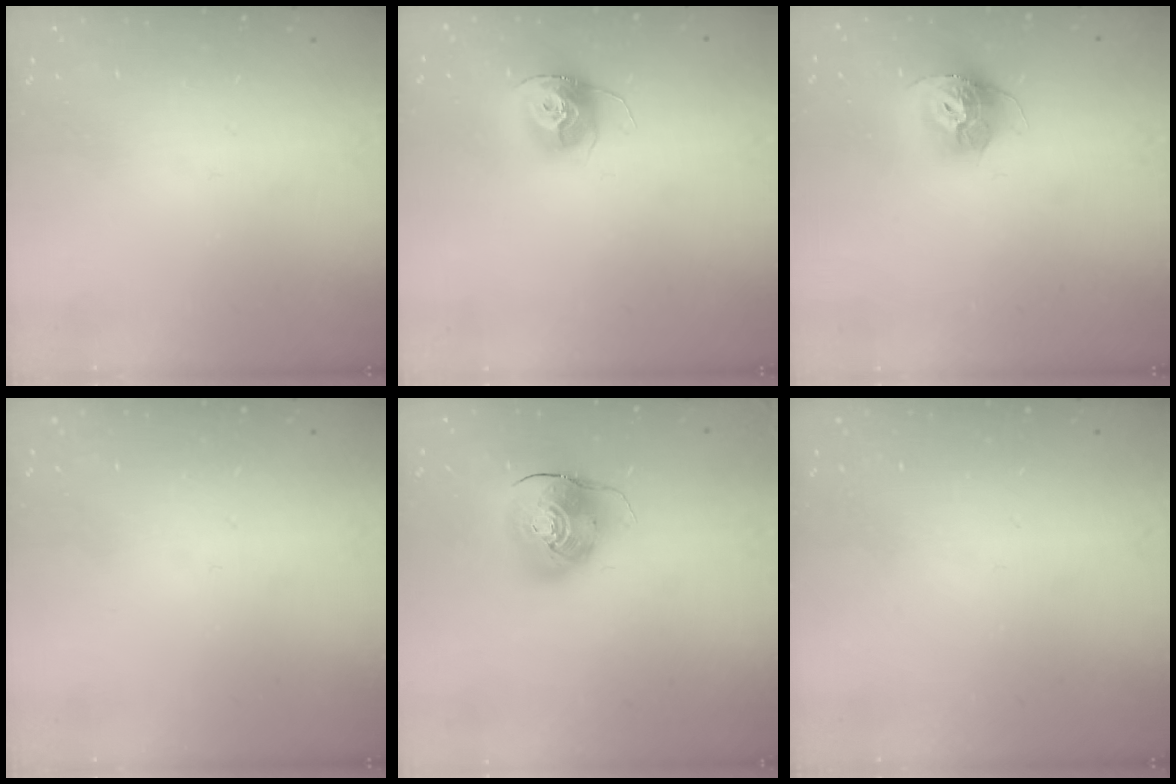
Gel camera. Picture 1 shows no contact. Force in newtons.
{"total": 12.1, "press": 12.1, "slide": 1.1}
{"total": 12.8, "press": 12.8, "slide": 1.1}
{"total": 0.0}
{"total": 10.8, "press": 10.6, "slide": 1.9}
{"total": 0.0}